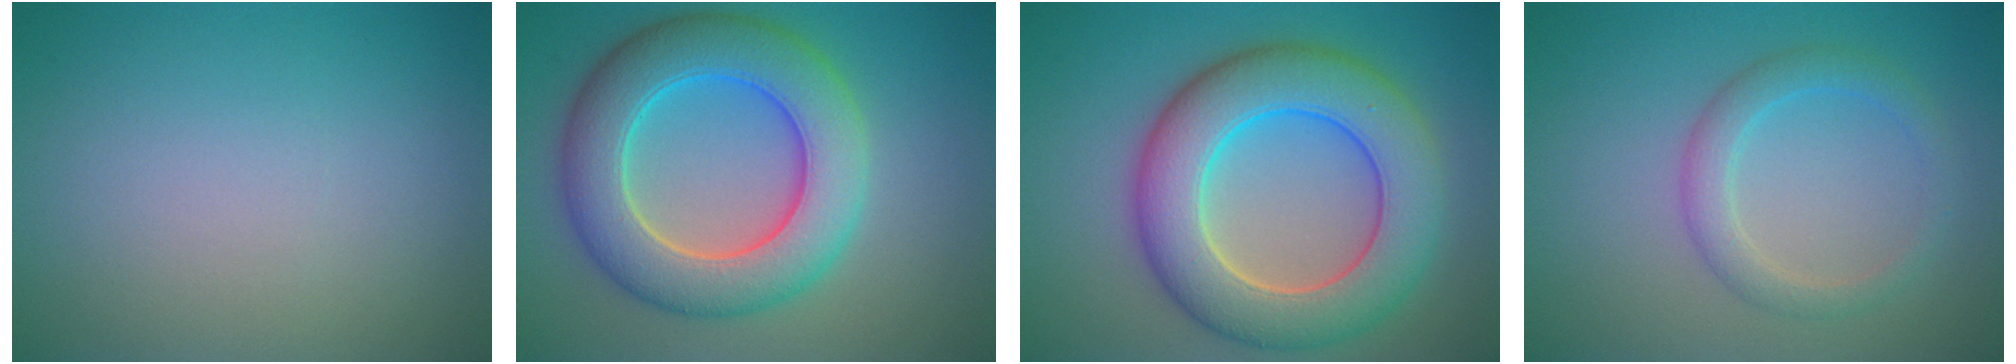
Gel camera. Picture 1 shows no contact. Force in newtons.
{"total": 9.3, "press": 9.3, "slide": 0.5}
{"total": 9.8, "press": 9.8, "slide": 0.6}
{"total": 2.7, "press": 2.7, "slide": 0.1}